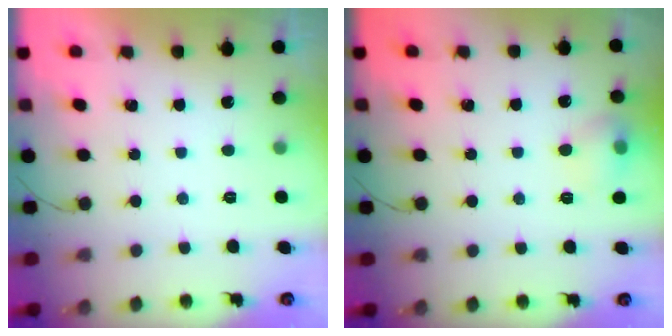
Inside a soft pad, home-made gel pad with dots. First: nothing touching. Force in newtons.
{"total": 8.2, "press": 8.0, "slide": 1.4}